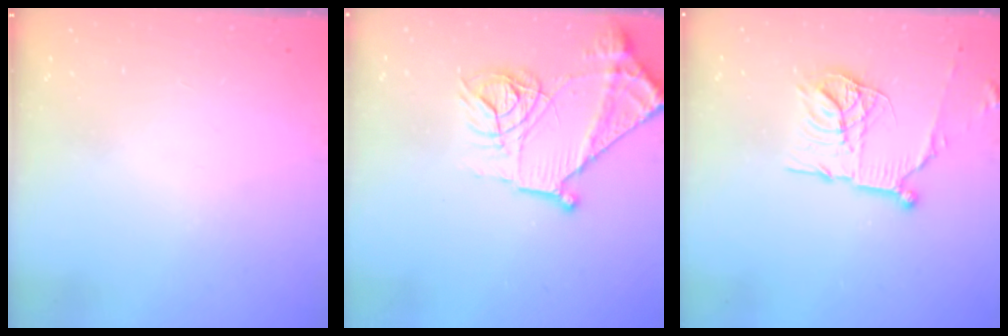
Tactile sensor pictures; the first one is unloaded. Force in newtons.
{"total": 15.5, "press": 15.4, "slide": 1.4}
{"total": 15.2, "press": 15.2, "slide": 0.8}